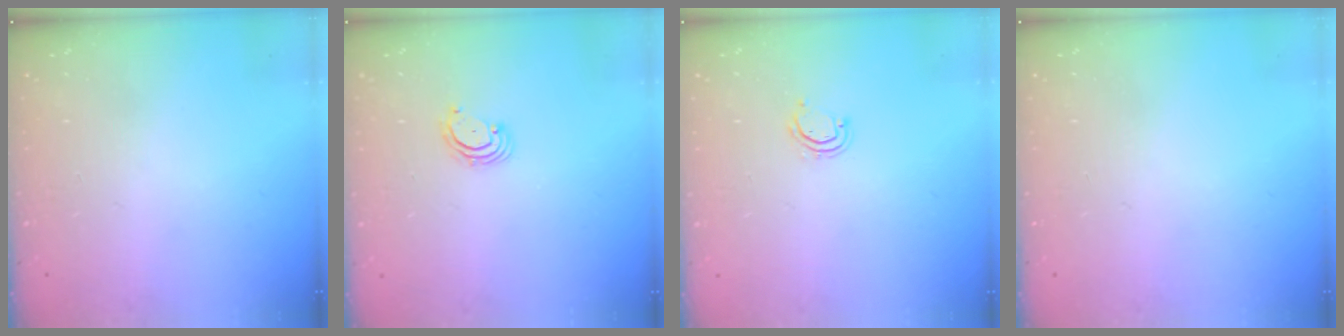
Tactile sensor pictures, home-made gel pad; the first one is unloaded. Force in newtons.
{"total": 2.7, "press": 2.7, "slide": 0.3}
{"total": 3.7, "press": 3.7, "slide": 0.3}
{"total": 0.0}